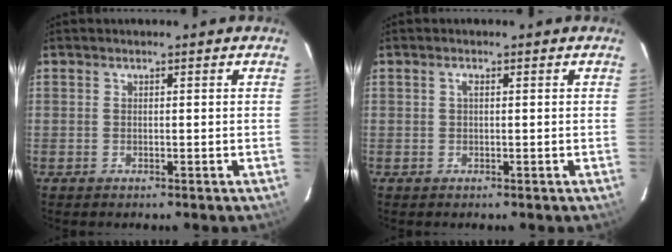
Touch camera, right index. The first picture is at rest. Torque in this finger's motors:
{"motor_torque": [0.12, -0.05, 0.14, 0.03]}